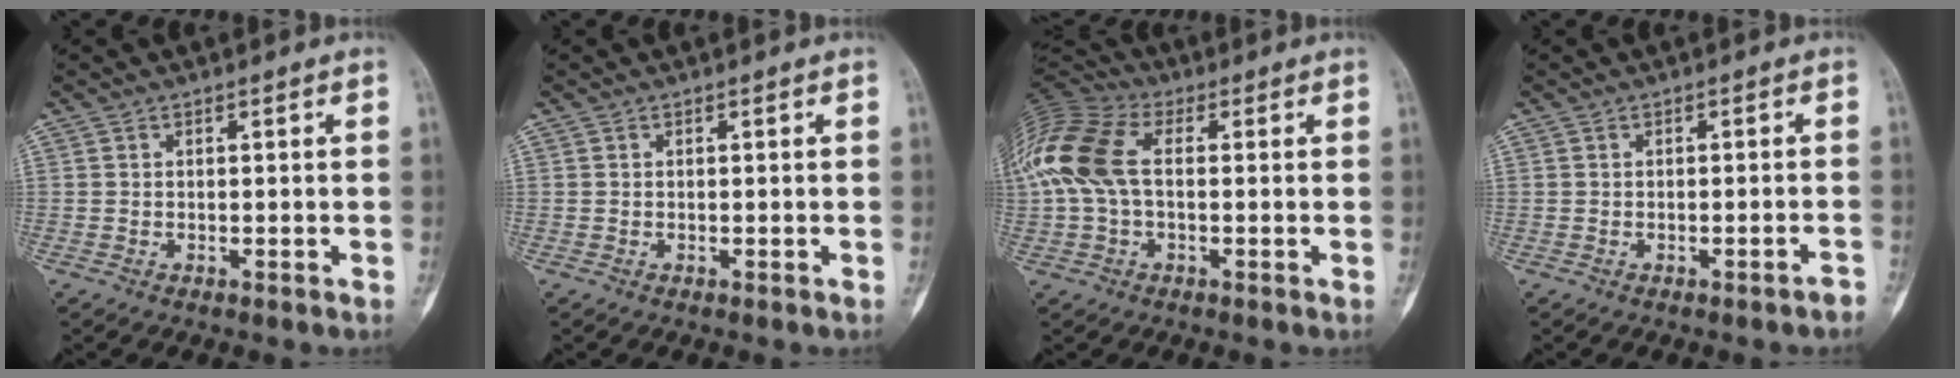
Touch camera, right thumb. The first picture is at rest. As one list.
[{"total": 0.0}, {"total": 16.3, "force": [1.3, 9.8, 12.9], "torque": [-0.310, 0.031, 0.019]}, {"total": 1.7, "force": [-1.4, -0.1, 0.9], "torque": [-0.017, 0.008, -0.014]}]